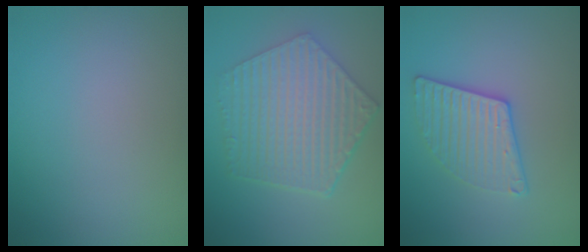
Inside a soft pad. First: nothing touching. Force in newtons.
{"total": 6.9, "press": 5.0, "slide": 4.8}
{"total": 3.1, "press": 3.0, "slide": 0.8}